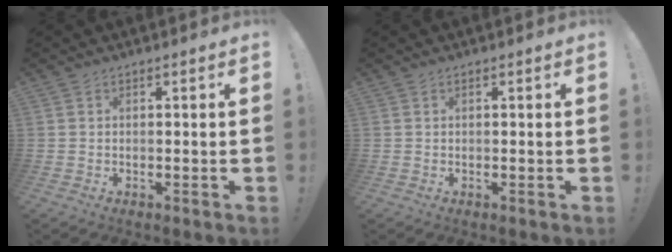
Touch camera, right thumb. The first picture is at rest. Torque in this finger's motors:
{"motor_torque": [0.01, 0.09, -0.11, -0.07, 0.07]}